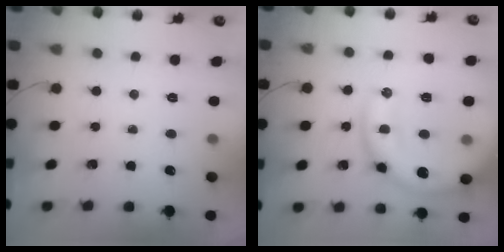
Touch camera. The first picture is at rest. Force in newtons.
{"total": 17.7, "press": 17.6, "slide": 1.6}